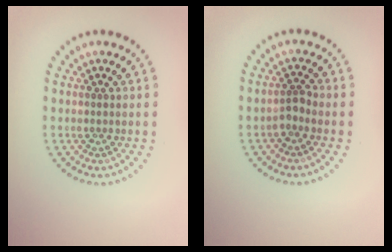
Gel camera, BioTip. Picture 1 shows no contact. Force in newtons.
{"total": 1.4, "press": 1.1, "slide": 0.8}